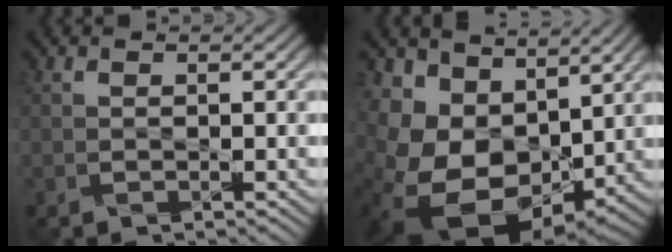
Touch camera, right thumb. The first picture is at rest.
{"total": 13.9, "force": [3.1, 10.6, 8.4], "torque": [-0.212, -0.022, 0.075]}